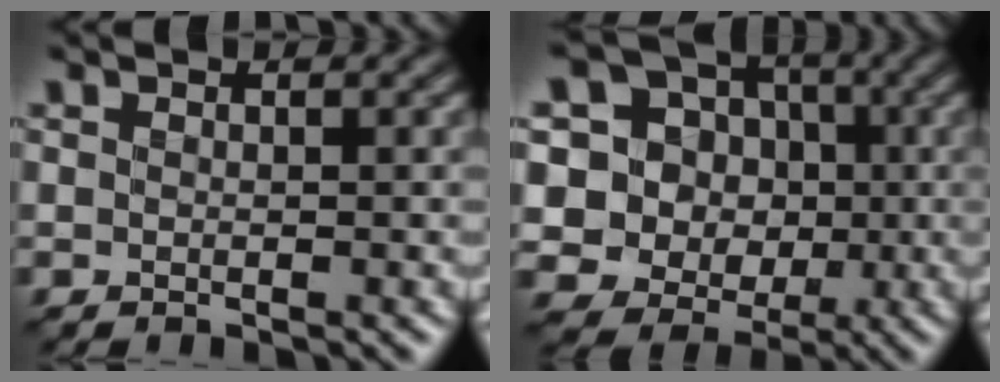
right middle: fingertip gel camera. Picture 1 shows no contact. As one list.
[{"total": 11.5, "force": [1.5, 10.8, 3.7], "torque": [-0.130, 0.052, 0.002]}]